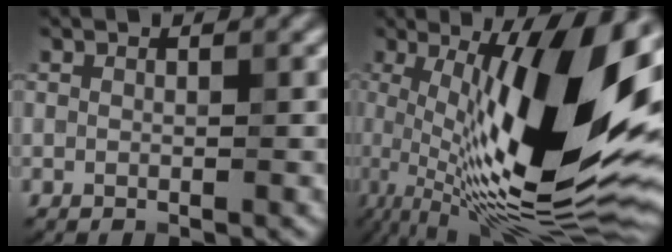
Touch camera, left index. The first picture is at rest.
{"total": 17.7, "force": [1.2, 5.1, 16.9], "torque": [-0.260, 0.005, 0.016]}